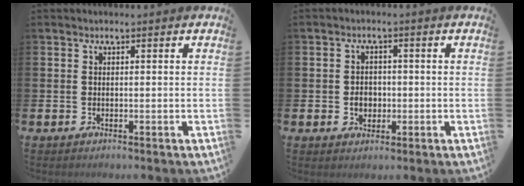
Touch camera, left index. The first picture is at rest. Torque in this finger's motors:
{"motor_torque": [0.23, -0.18, 0.08, 0.06]}